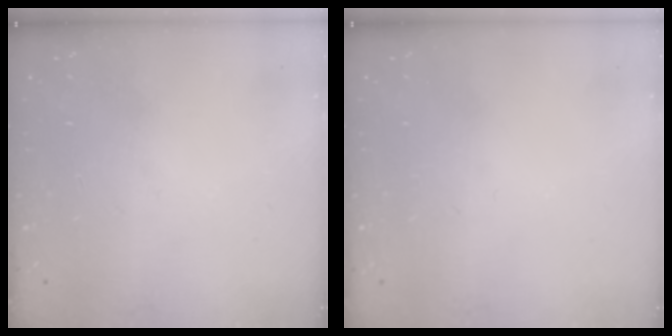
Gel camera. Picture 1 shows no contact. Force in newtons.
{"total": 0.0}